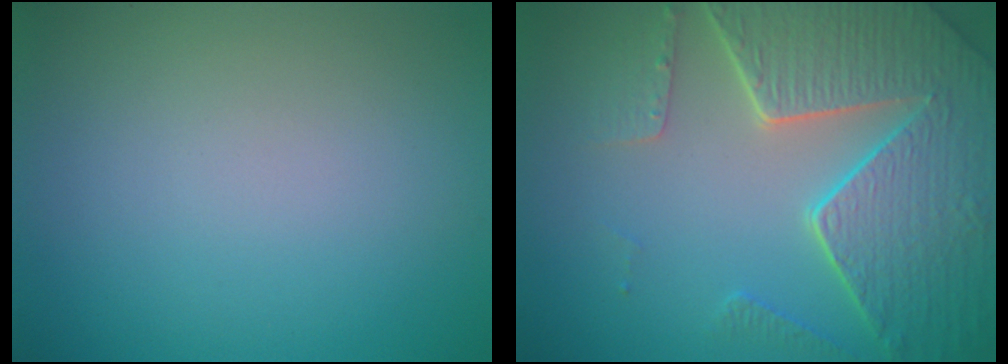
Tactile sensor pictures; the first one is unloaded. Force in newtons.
{"total": 8.2, "press": 5.9, "slide": 5.7}